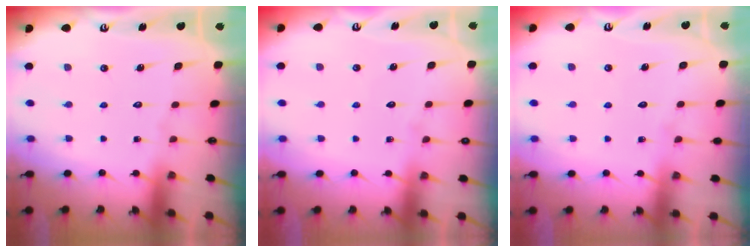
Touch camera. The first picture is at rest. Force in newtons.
{"total": 2.8, "press": 2.8, "slide": 0.3}
{"total": 4.3, "press": 4.3, "slide": 0.4}